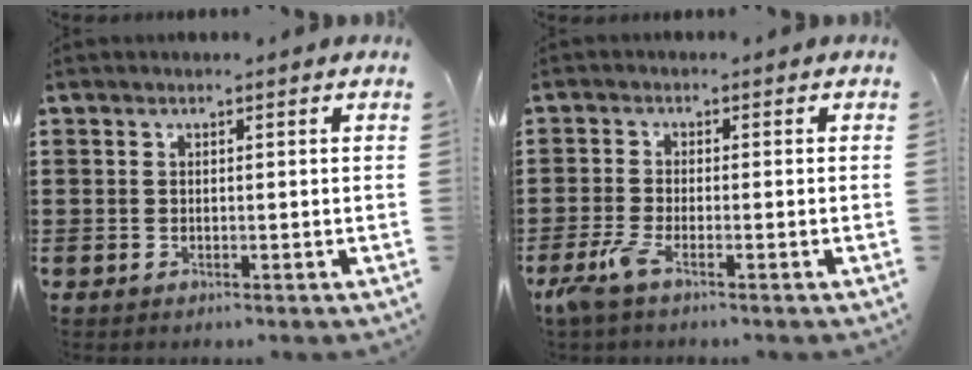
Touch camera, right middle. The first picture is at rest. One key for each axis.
{"total": 3.1, "fx": -1.8, "fy": 0.4, "fz": 2.5, "tx": -0.072, "ty": -0.012, "tz": -0.040}